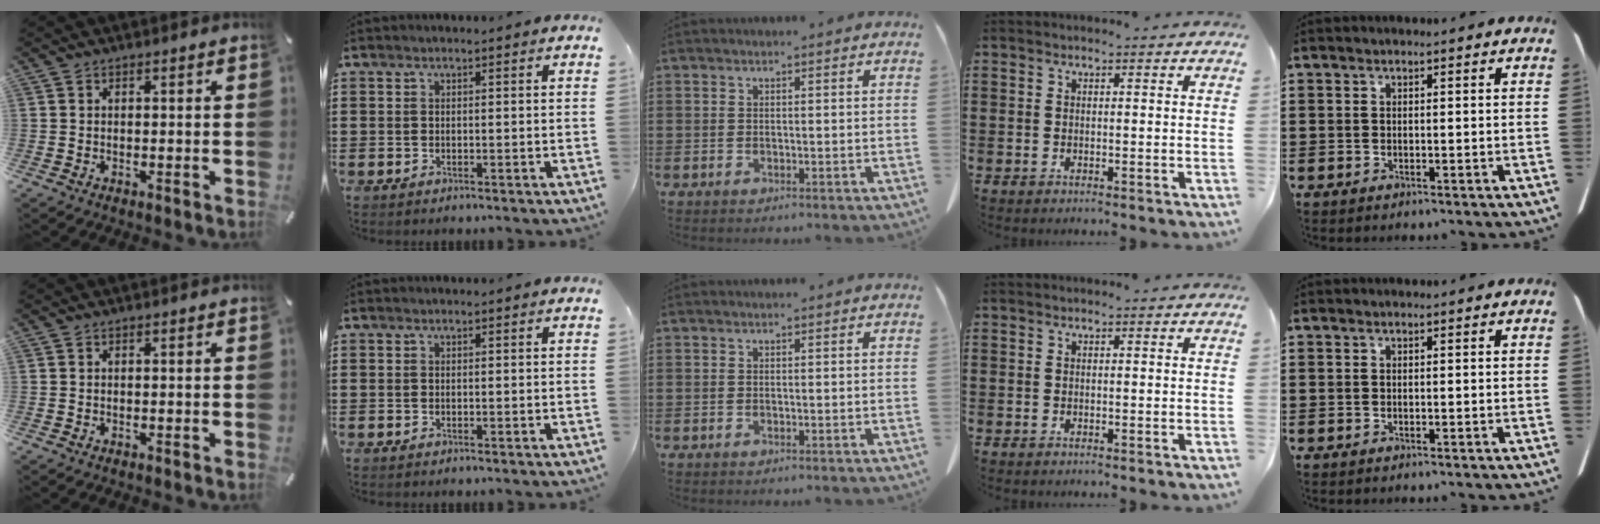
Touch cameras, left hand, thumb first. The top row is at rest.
{}